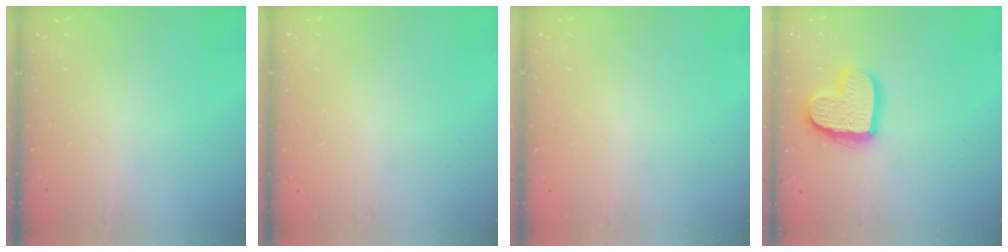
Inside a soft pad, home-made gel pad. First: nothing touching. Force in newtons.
{"total": 0.0}
{"total": 0.0}
{"total": 14.9, "press": 14.8, "slide": 1.1}